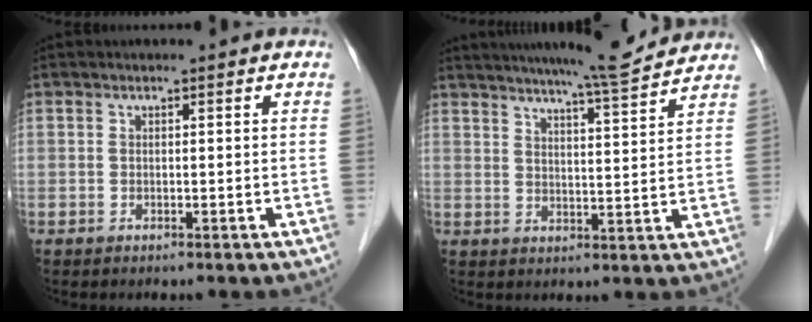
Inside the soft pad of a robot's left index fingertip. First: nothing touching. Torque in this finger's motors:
{"motor_torque": [0.99, -1.15, 0.53, 0.12]}